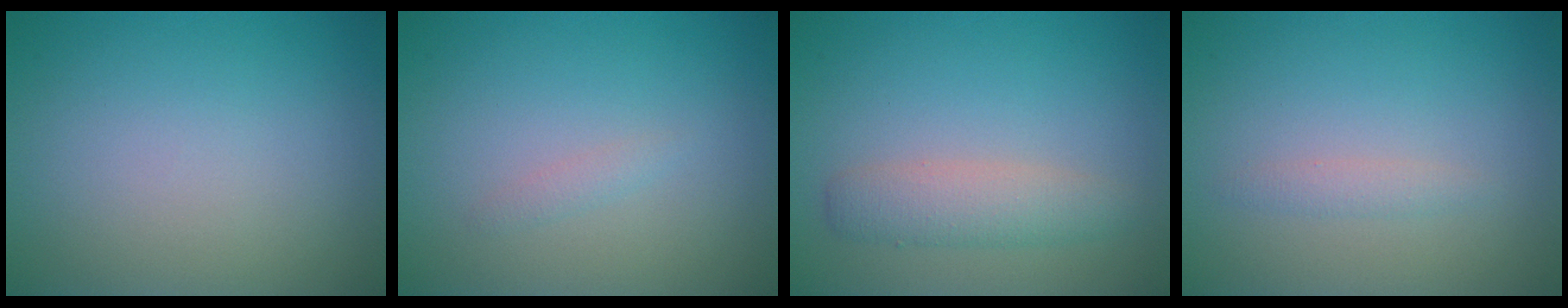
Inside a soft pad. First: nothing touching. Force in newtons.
{"total": 0.7, "press": 0.7, "slide": 0.0}
{"total": 2.9, "press": 2.9, "slide": 0.1}
{"total": 1.0, "press": 1.0, "slide": 0.0}